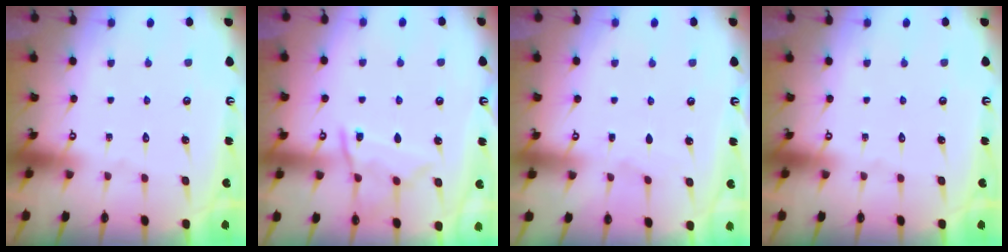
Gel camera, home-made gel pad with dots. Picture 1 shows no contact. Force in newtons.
{"total": 9.0, "press": 9.0, "slide": 1.0}
{"total": 1.4, "press": 1.3, "slide": 0.2}
{"total": 0.0}